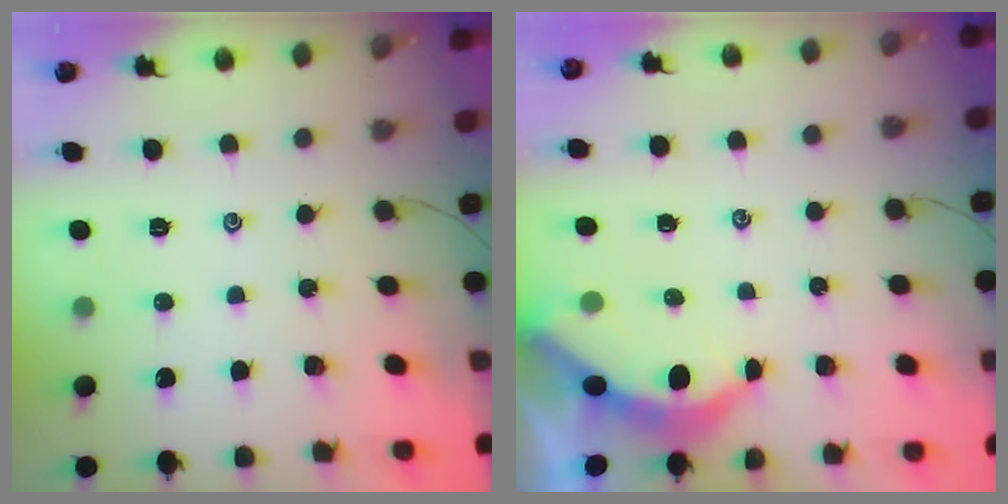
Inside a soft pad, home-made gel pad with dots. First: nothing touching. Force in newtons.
{"total": 3.7, "press": 3.7, "slide": 0.4}